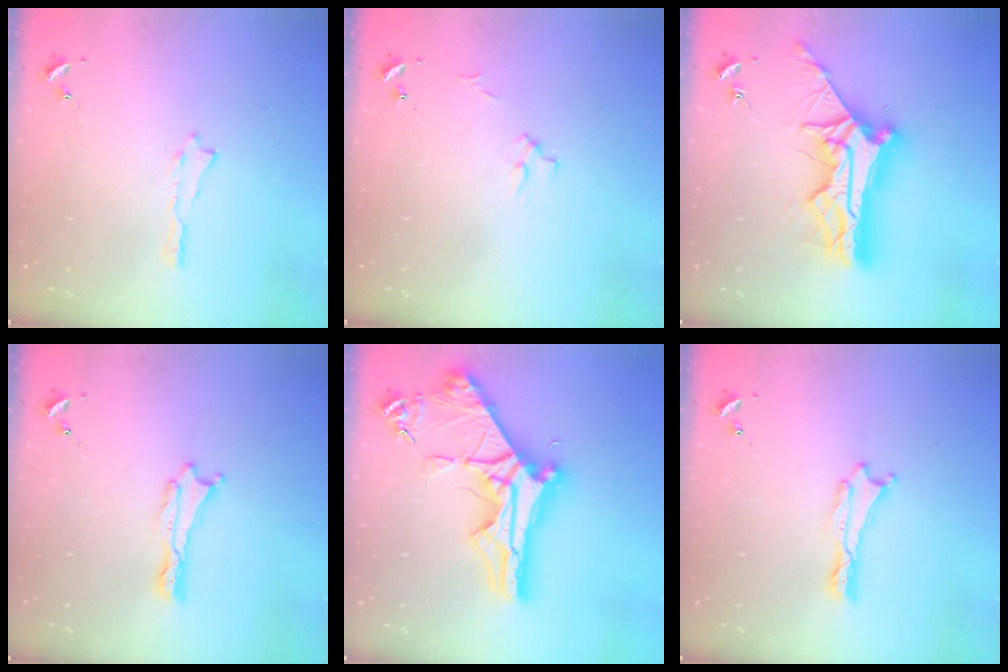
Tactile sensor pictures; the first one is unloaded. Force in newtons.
{"total": 2.7, "press": 2.7, "slide": 0.3}
{"total": 12.0, "press": 12.0, "slide": 1.2}
{"total": 0.0}
{"total": 10.7, "press": 10.6, "slide": 1.2}
{"total": 0.0}